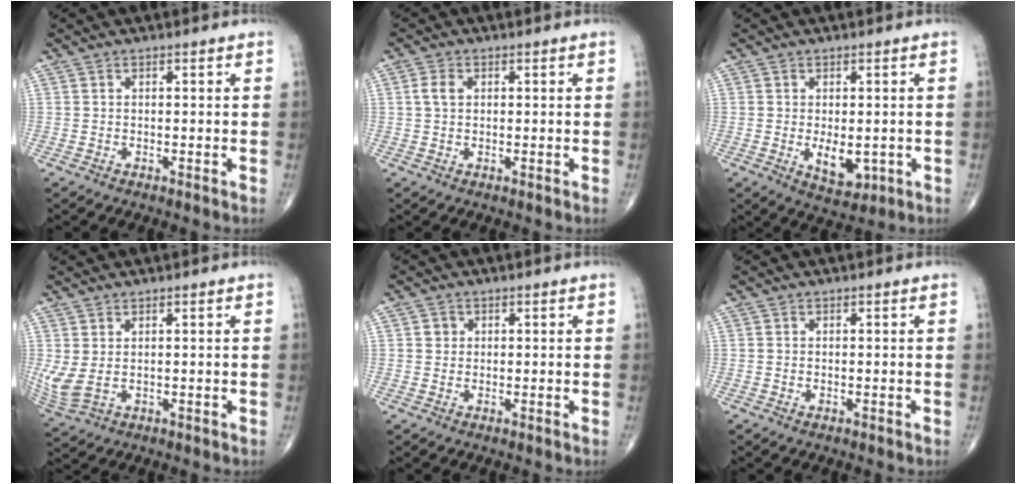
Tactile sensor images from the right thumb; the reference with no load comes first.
{"total": 2.8, "force": [0.6, 1.9, 2.0], "torque": [-0.039, 0.006, 0.012]}
{"total": 5.8, "force": [-0.9, 3.3, 4.7], "torque": [-0.057, -0.011, -0.004]}
{"total": 5.4, "force": [0.7, 3.1, 4.4], "torque": [-0.113, 0.000, 0.028]}
{"total": 1.7, "force": [0.4, 1.6, 0.4], "torque": [0.002, 0.000, 0.004]}
{"total": 0.0}